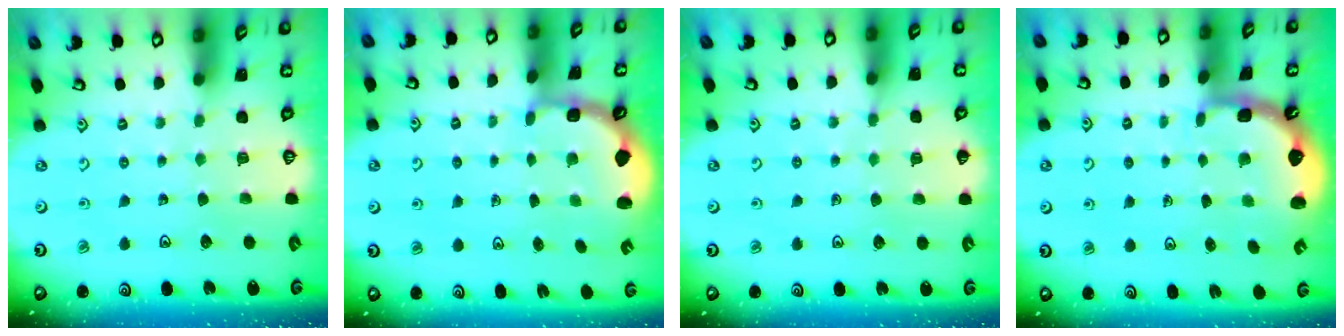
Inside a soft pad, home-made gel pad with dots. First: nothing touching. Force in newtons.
{"total": 2.5, "press": 2.2, "slide": 1.2}
{"total": 4.3, "press": 4.3, "slide": 0.6}
{"total": 2.3, "press": 1.7, "slide": 1.6}